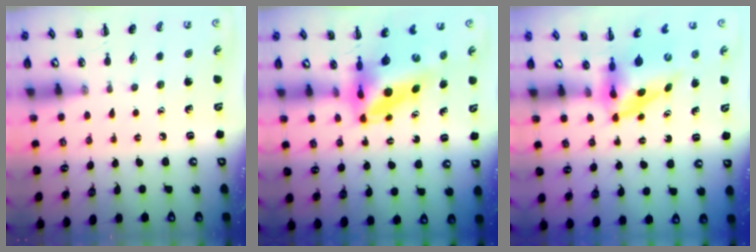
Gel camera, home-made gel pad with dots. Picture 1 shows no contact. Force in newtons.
{"total": 6.9, "press": 6.6, "slide": 2.1}
{"total": 3.7, "press": 3.6, "slide": 0.6}